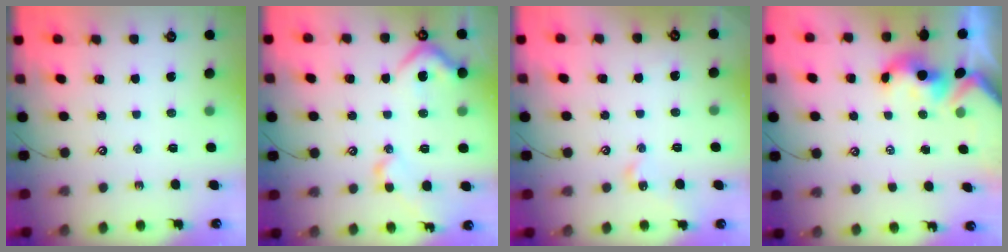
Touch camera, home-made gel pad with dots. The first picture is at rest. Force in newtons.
{"total": 8.3, "press": 8.1, "slide": 1.5}
{"total": 2.0, "press": 1.9, "slide": 0.3}
{"total": 1.8, "press": 1.6, "slide": 0.8}